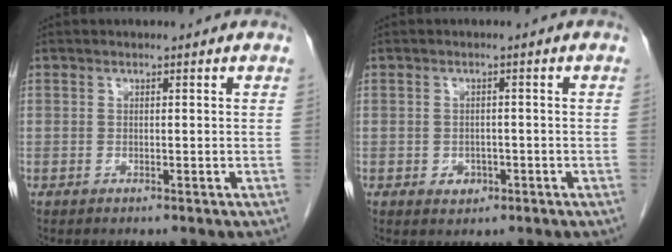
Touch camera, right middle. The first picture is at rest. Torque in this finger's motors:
{"motor_torque": [0.52, -0.31, -0.01, 0.00]}